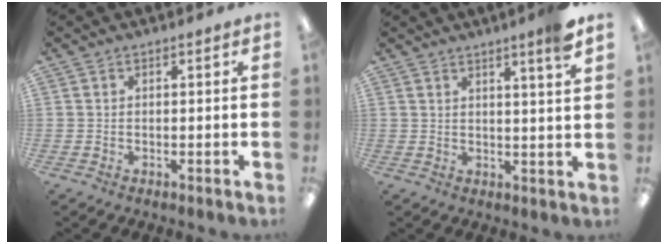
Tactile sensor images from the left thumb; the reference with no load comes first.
{"total": 5.0, "force": [3.7, -0.6, 3.4], "torque": [-0.051, -0.023, 0.057]}